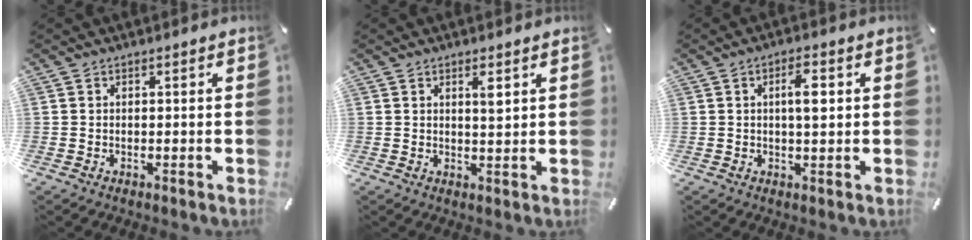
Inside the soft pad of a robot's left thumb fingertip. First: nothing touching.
{"total": 3.1, "force": [1.6, 0.6, 2.7], "torque": [-0.042, -0.006, 0.022]}
{"total": 5.5, "force": [0.9, 1.8, 5.1], "torque": [-0.086, 0.002, 0.008]}